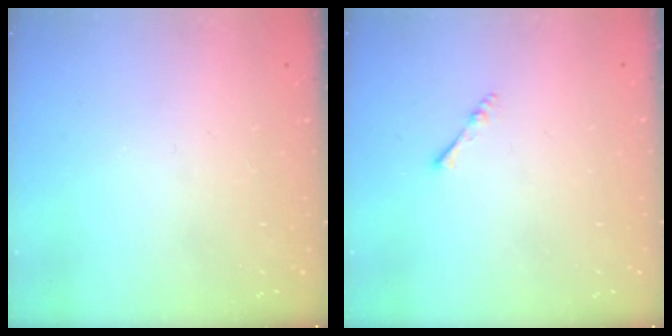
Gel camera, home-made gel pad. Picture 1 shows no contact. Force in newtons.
{"total": 2.4, "press": 2.3, "slide": 0.5}